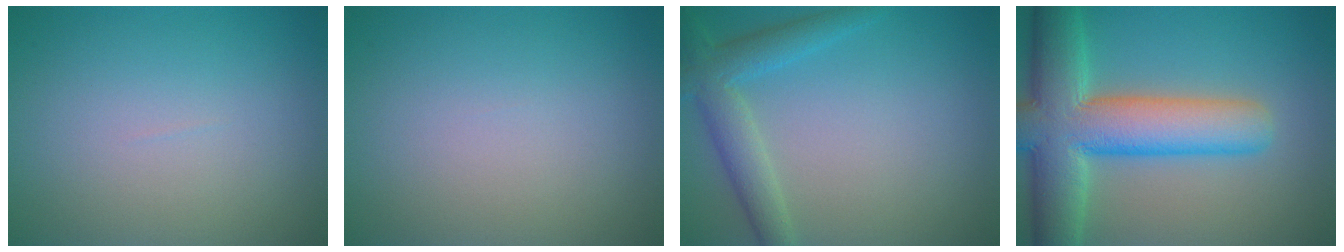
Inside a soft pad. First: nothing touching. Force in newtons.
{"total": 0.0}
{"total": 3.8, "press": 3.8, "slide": 0.2}
{"total": 10.8, "press": 10.8, "slide": 0.6}